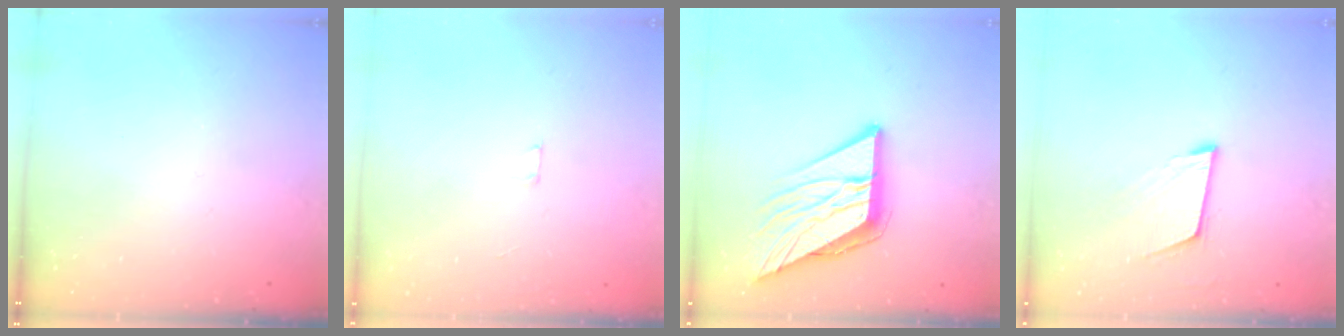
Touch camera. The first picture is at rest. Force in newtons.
{"total": 1.8, "press": 1.8, "slide": 0.1}
{"total": 13.7, "press": 13.6, "slide": 1.6}
{"total": 6.7, "press": 6.4, "slide": 2.0}